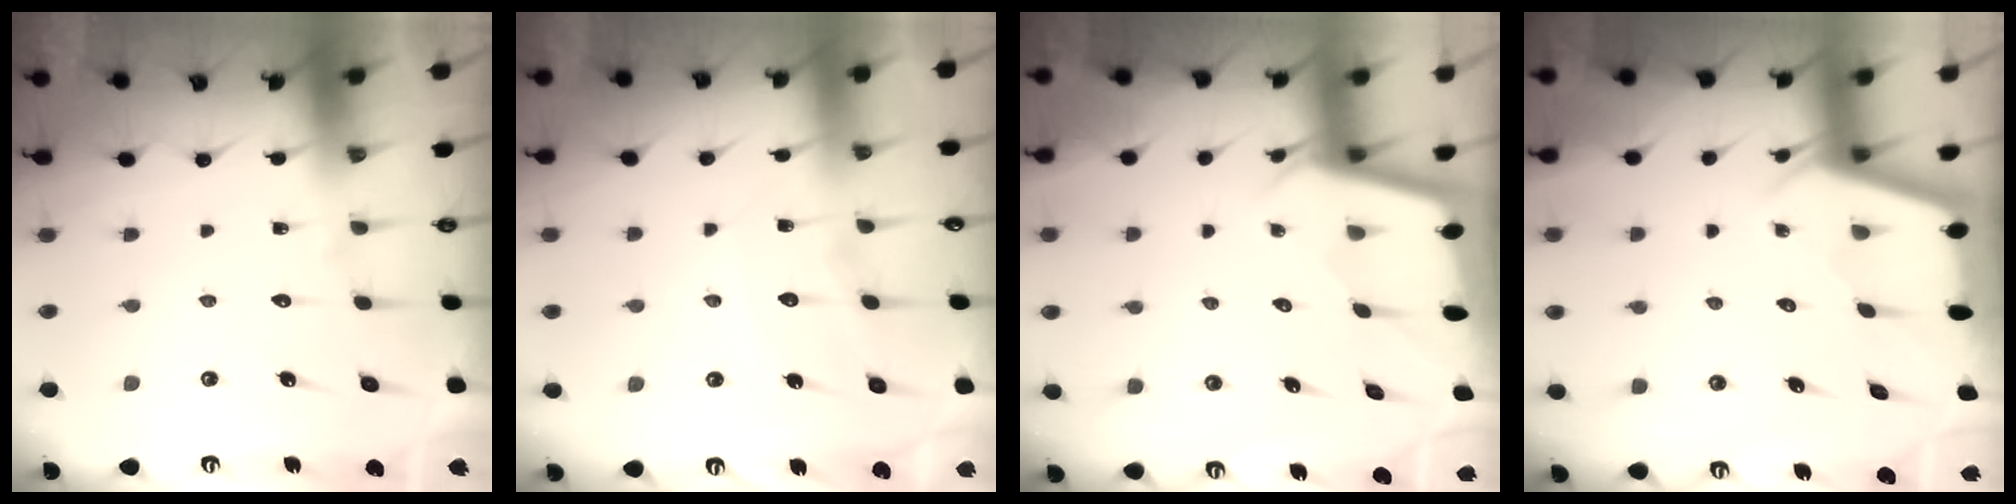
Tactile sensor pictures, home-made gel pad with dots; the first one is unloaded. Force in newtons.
{"total": 6.3, "press": 6.3, "slide": 0.5}
{"total": 2.0, "press": 2.0, "slide": 0.3}
{"total": 2.3, "press": 2.3, "slide": 0.3}